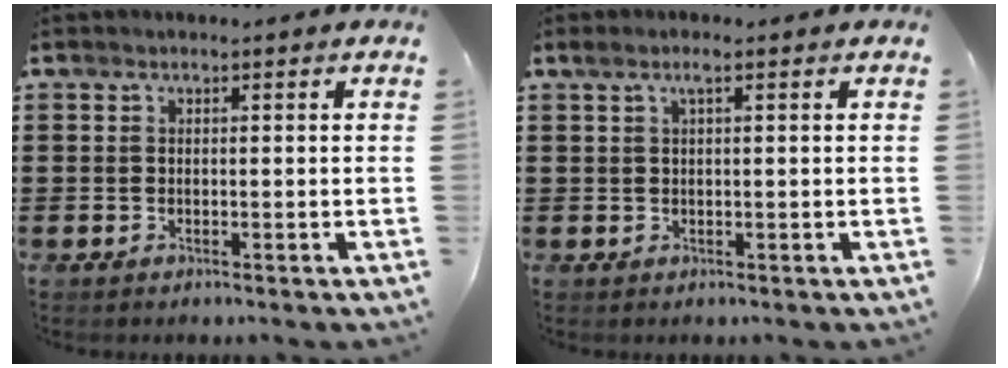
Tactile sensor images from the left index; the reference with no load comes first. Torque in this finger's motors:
{"motor_torque": [0.56, -0.25, 0.25, 0.06]}